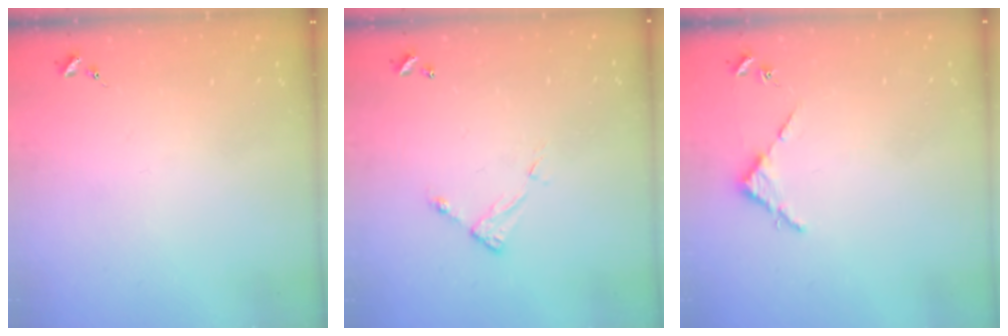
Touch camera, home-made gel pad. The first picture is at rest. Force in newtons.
{"total": 5.3, "press": 5.3, "slide": 0.4}
{"total": 2.7, "press": 2.7, "slide": 0.3}